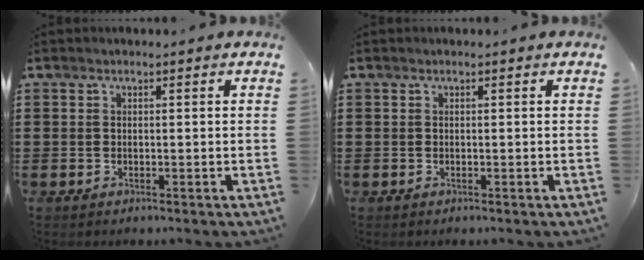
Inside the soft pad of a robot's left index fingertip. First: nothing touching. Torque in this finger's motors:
{"motor_torque": [0.00, 0.00, 0.00, 0.00]}